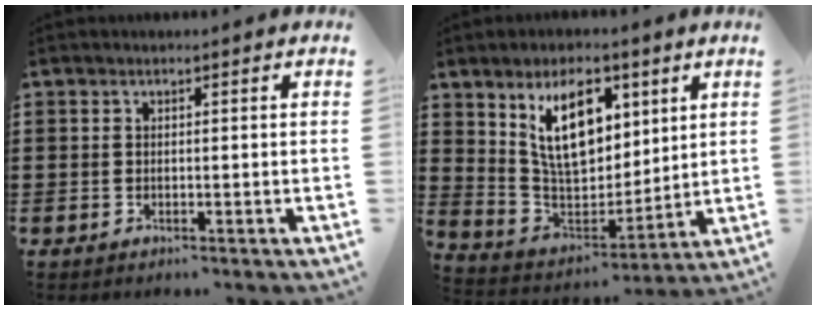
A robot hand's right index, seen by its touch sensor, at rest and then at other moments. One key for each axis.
{"total": 12.5, "fx": 5.7, "fy": 6.8, "fz": 8.9, "tx": -0.174, "ty": 0.001, "tz": 0.104}